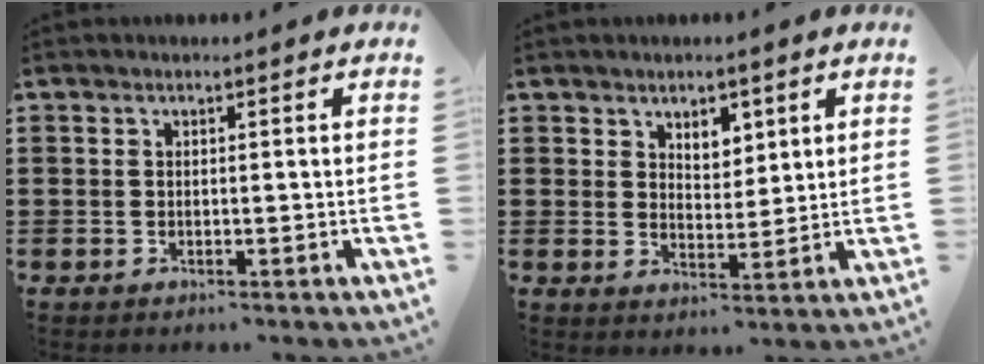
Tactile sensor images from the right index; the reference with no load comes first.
{"total": 3.8, "force": [2.8, 2.4, 0.8], "torque": [-0.021, 0.002, 0.050]}